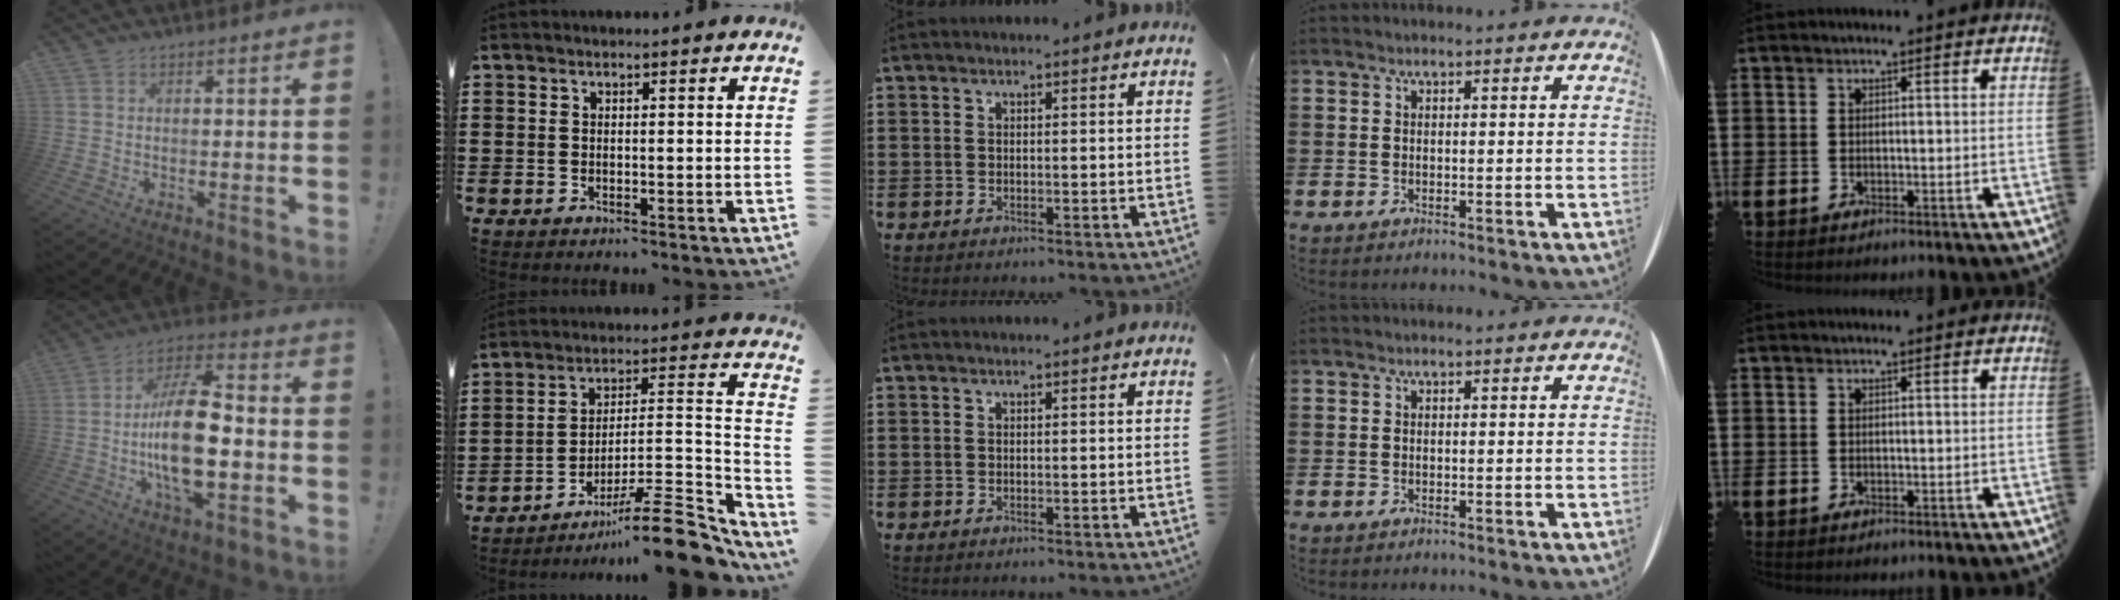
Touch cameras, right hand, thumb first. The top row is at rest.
{"thumb": {"total": 20.1, "force": [-3.2, 9.0, 17.6], "torque": [-0.325, 0.004, -0.055]}, "index": {"total": 12.6, "force": [-9.7, 2.0, 7.7], "torque": [-0.106, 0.035, -0.176]}}